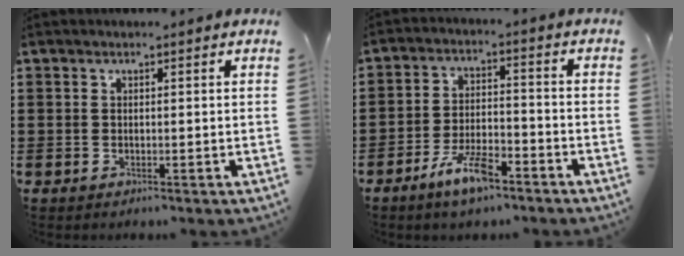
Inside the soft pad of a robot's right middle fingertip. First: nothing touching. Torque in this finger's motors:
{"motor_torque": [2.14, 0.00, 0.40, 0.09]}